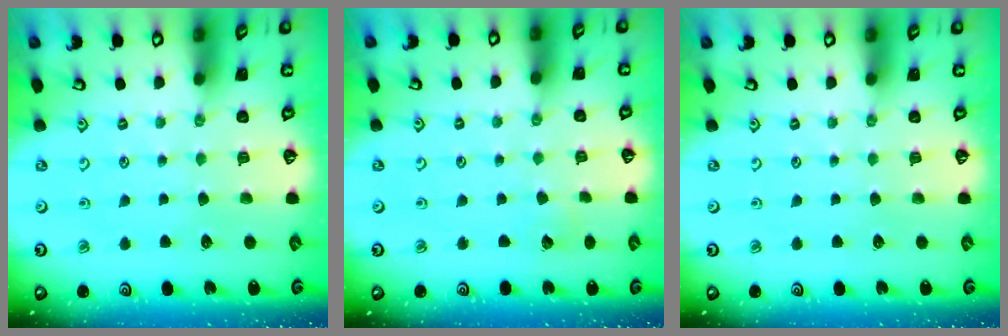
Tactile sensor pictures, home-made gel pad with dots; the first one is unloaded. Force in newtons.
{"total": 2.3, "press": 2.3, "slide": 0.1}
{"total": 0.0}